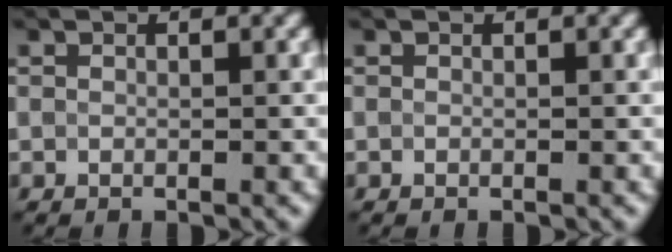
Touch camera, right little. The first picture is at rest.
{"total": 0.0}